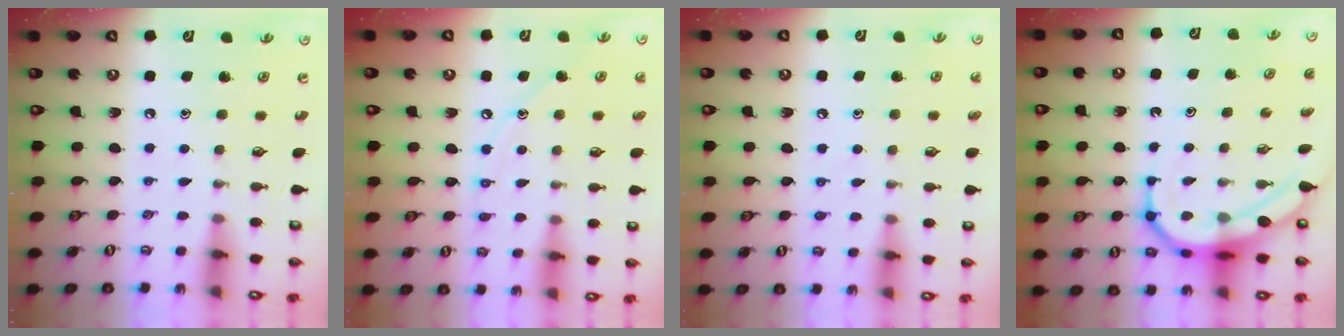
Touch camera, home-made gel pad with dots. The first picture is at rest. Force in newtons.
{"total": 6.5, "press": 6.5, "slide": 0.5}
{"total": 6.9, "press": 6.9, "slide": 0.8}
{"total": 10.6, "press": 10.5, "slide": 1.1}